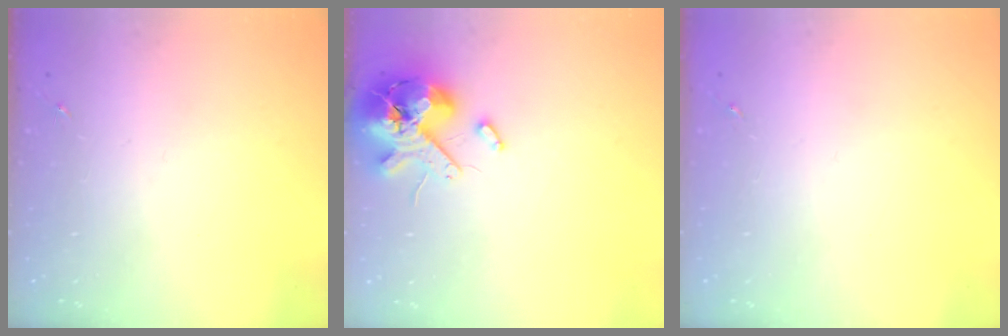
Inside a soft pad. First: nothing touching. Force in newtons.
{"total": 13.6, "press": 13.5, "slide": 2.2}
{"total": 0.0}